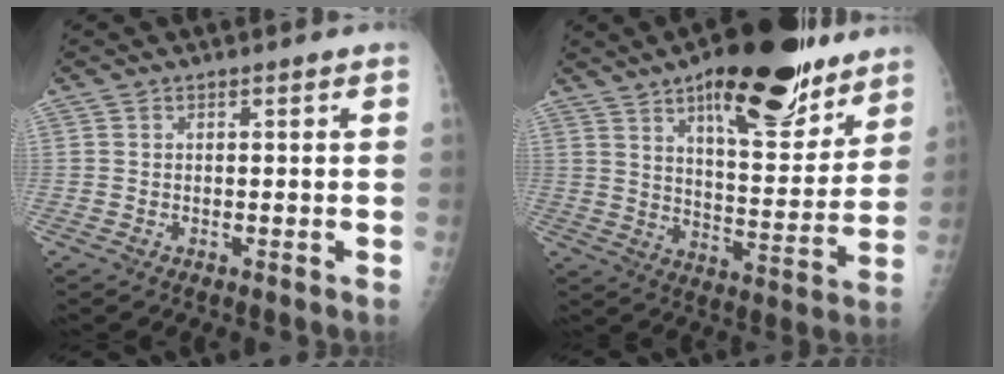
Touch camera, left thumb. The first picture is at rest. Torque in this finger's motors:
{"motor_torque": [0.46, 0.60, 1.45, -1.32, 0.20]}